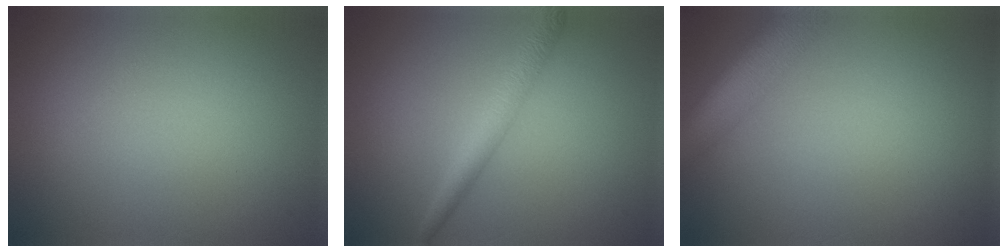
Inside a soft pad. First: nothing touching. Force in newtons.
{"total": 2.7, "press": 2.7, "slide": 0.1}
{"total": 5.9, "press": 5.8, "slide": 0.3}